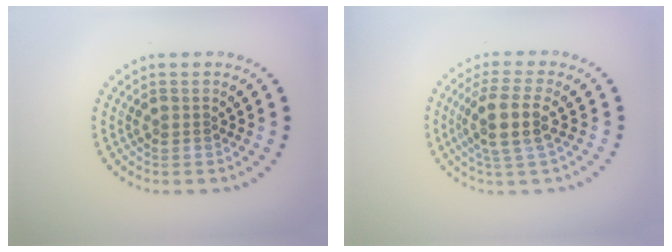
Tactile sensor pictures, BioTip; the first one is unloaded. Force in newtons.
{"total": 3.5, "press": 3.0, "slide": 1.8}